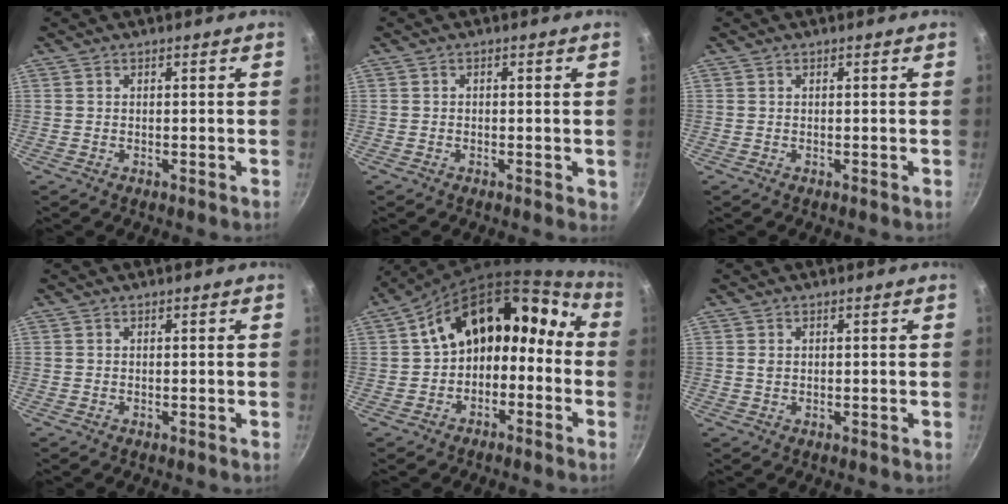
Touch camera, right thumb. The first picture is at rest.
{"total": 1.5, "force": [-0.3, 0.9, 1.1], "torque": [-0.012, 0.000, -0.005]}
{"total": 0.0}
{"total": 0.0}
{"total": 15.7, "force": [-1.9, 11.4, 10.7], "torque": [-0.120, 0.089, -0.033]}
{"total": 0.9, "force": [0.3, 0.7, 0.5], "torque": [-0.009, 0.000, 0.007]}